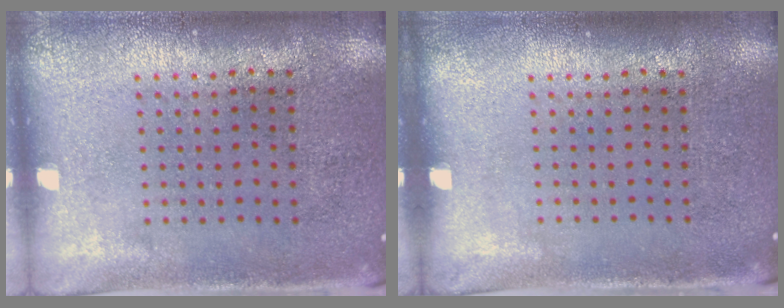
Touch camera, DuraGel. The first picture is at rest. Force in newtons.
{"total": 0.0}